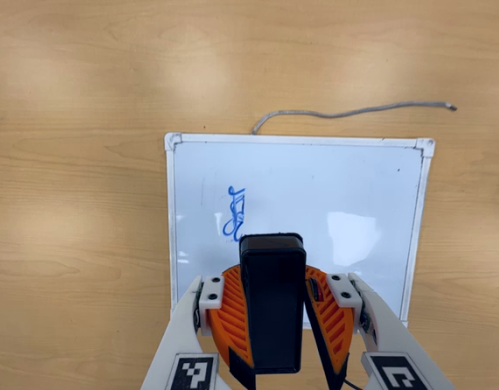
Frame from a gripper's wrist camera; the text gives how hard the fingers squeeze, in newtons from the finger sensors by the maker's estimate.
{"total": 10.9, "left": 10.6, "right": 11.3}